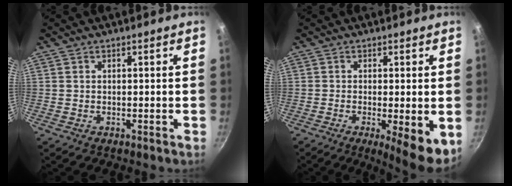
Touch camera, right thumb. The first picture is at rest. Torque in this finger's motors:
{"motor_torque": [0.16, 0.48, 0.13, -0.07, 0.04]}